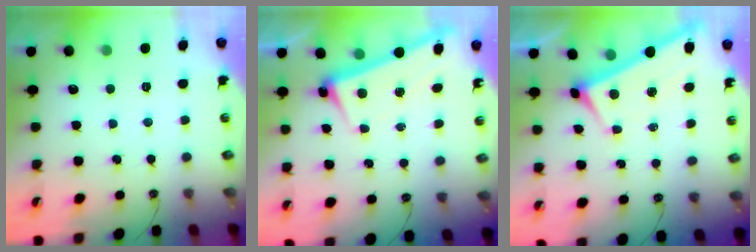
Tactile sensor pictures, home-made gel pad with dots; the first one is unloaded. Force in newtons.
{"total": 2.6, "press": 2.5, "slide": 0.9}
{"total": 3.6, "press": 3.6, "slide": 0.2}